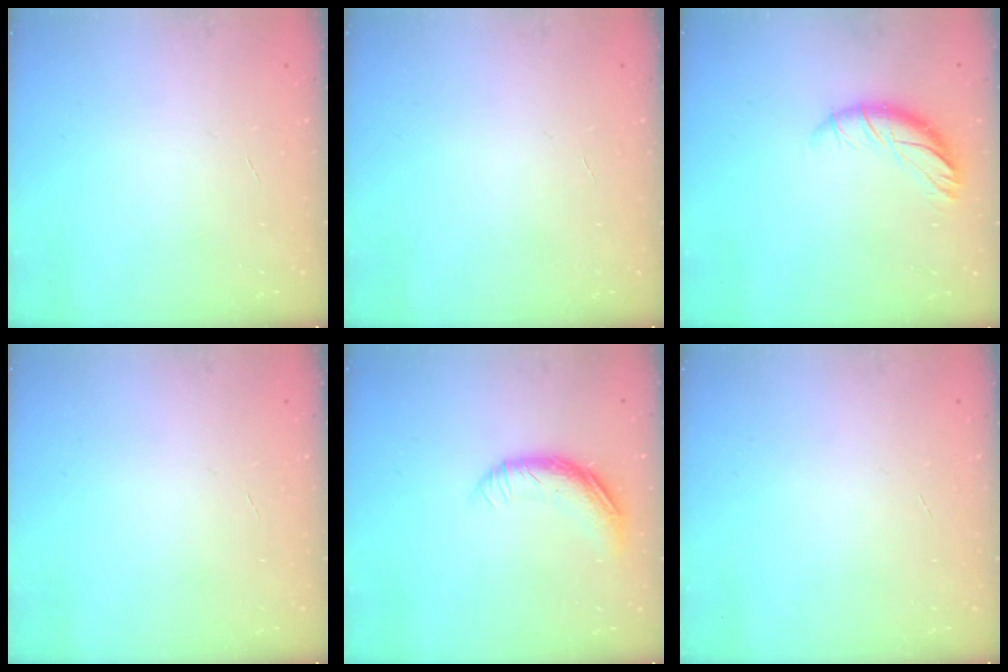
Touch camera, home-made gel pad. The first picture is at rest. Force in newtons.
{"total": 0.0}
{"total": 10.9, "press": 10.6, "slide": 2.6}
{"total": 0.0}
{"total": 10.6, "press": 10.5, "slide": 1.7}
{"total": 0.0}